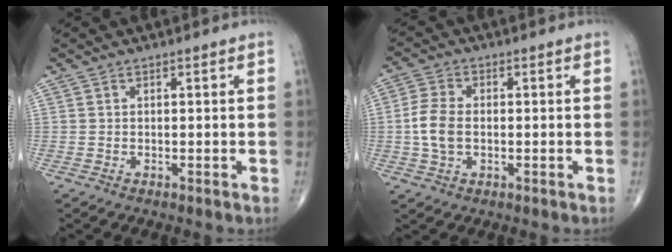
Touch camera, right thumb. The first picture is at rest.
{"total": 6.2, "force": [-0.5, 3.8, 4.8], "torque": [-0.106, 0.011, -0.012]}